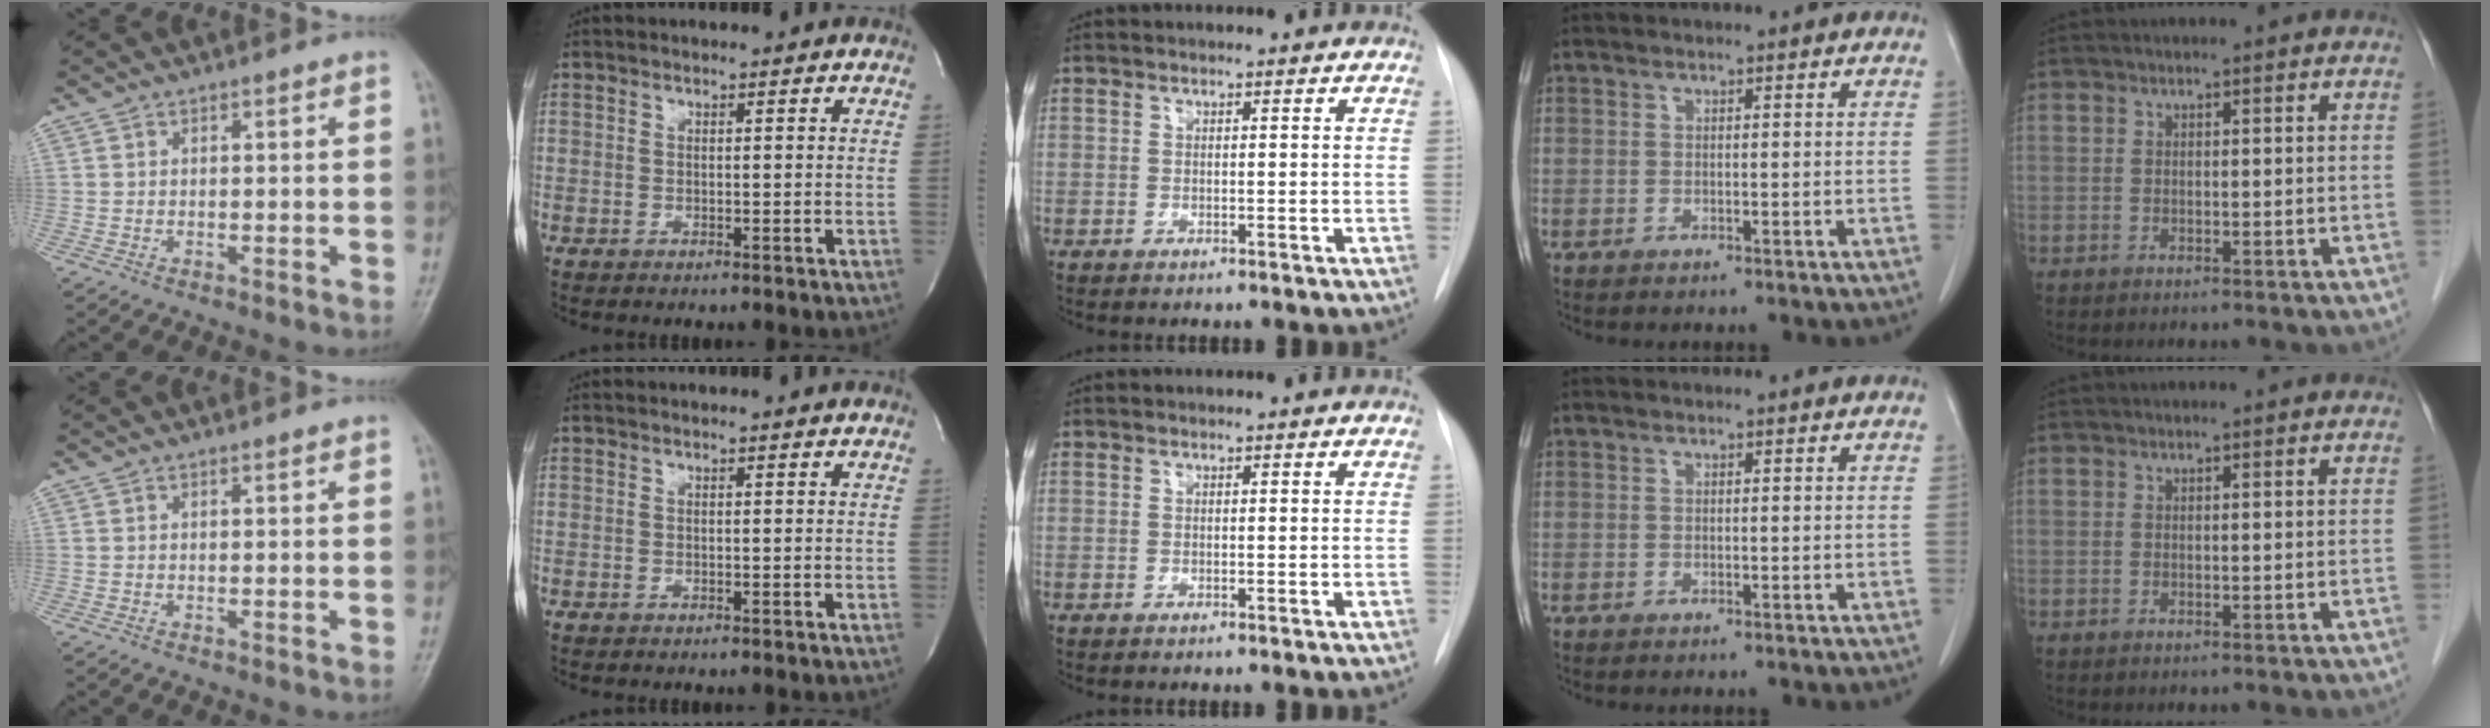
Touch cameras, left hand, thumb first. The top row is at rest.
{"thumb": {"total": 0.7, "force": [0.6, 0.0, 0.4], "torque": [-0.007, -0.002, 0.011]}, "index": {"total": 1.2, "force": [1.2, 0.0, 0.2], "torque": [-0.012, 0.003, 0.012]}}